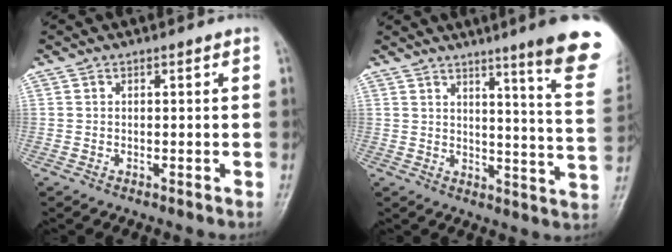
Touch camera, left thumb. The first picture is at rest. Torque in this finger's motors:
{"motor_torque": [2.82, 1.26, 1.80, -0.97, 0.25]}